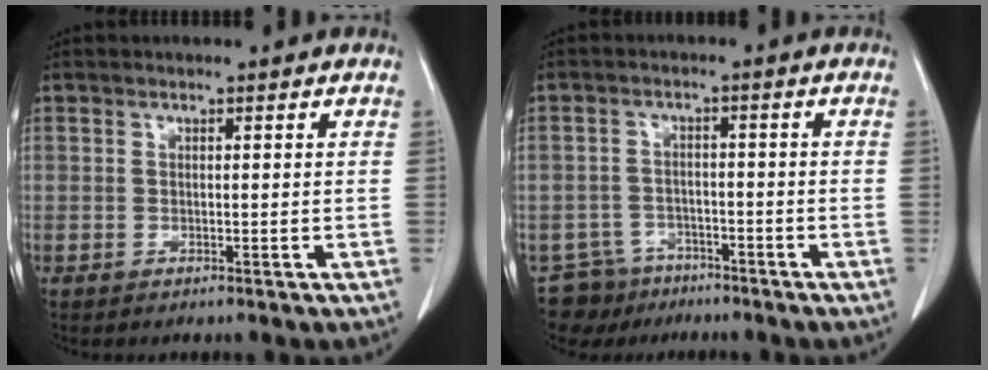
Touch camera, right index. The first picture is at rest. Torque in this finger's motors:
{"motor_torque": [-1.13, -0.12, -0.79, -0.21]}